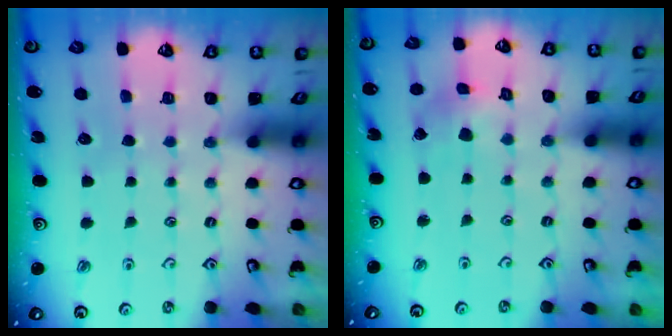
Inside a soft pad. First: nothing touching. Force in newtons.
{"total": 2.6, "press": 2.6, "slide": 0.1}